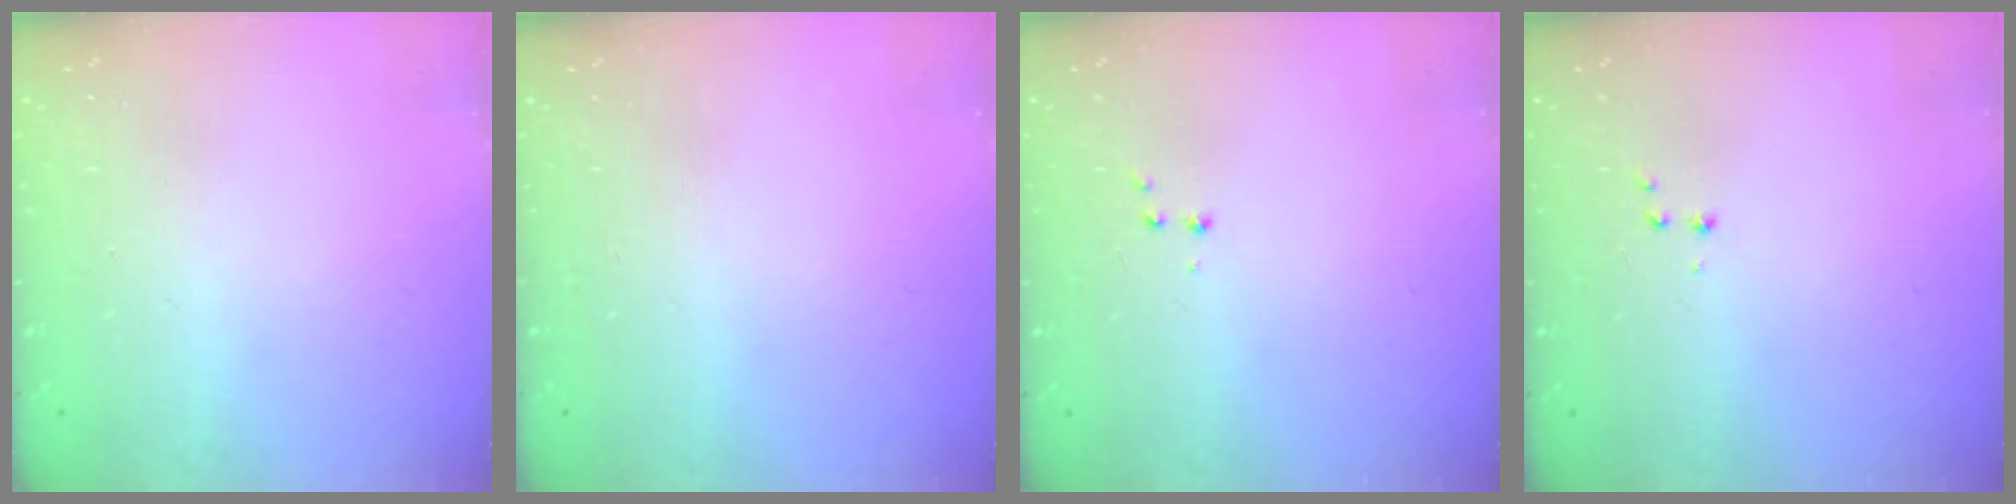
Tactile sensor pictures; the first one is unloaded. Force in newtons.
{"total": 0.0}
{"total": 2.6, "press": 2.5, "slide": 0.6}
{"total": 2.6, "press": 2.5, "slide": 0.6}